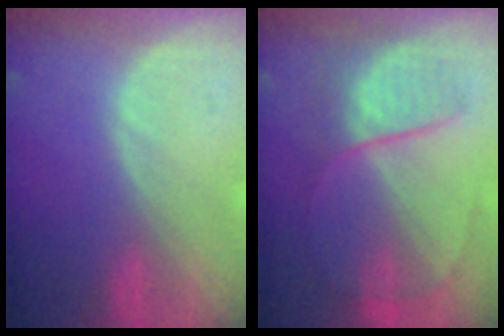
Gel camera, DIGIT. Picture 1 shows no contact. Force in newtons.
{"total": 6.8, "press": 6.6, "slide": 1.6}